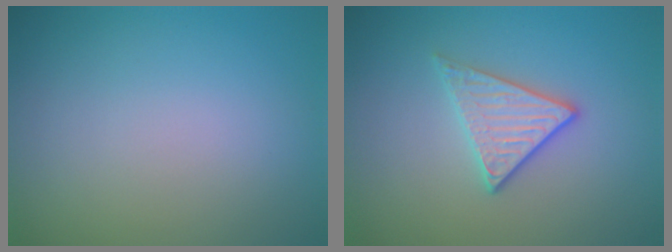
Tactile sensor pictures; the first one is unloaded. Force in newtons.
{"total": 2.8, "press": 2.7, "slide": 0.8}